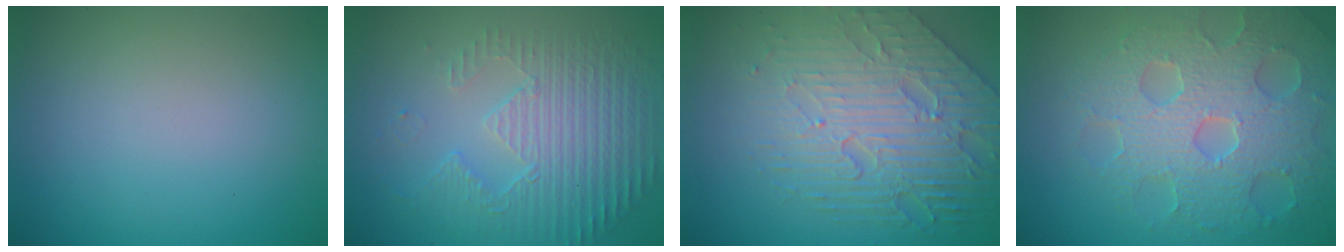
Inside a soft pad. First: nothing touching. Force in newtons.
{"total": 5.6, "press": 3.5, "slide": 4.3}
{"total": 7.9, "press": 5.7, "slide": 5.5}
{"total": 7.8, "press": 6.0, "slide": 5.1}